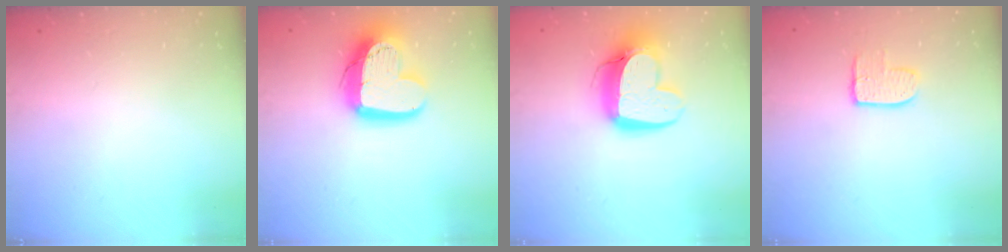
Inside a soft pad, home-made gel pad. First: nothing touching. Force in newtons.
{"total": 16.5, "press": 16.5, "slide": 1.4}
{"total": 15.5, "press": 15.5, "slide": 1.2}
{"total": 7.4, "press": 7.4, "slide": 0.2}